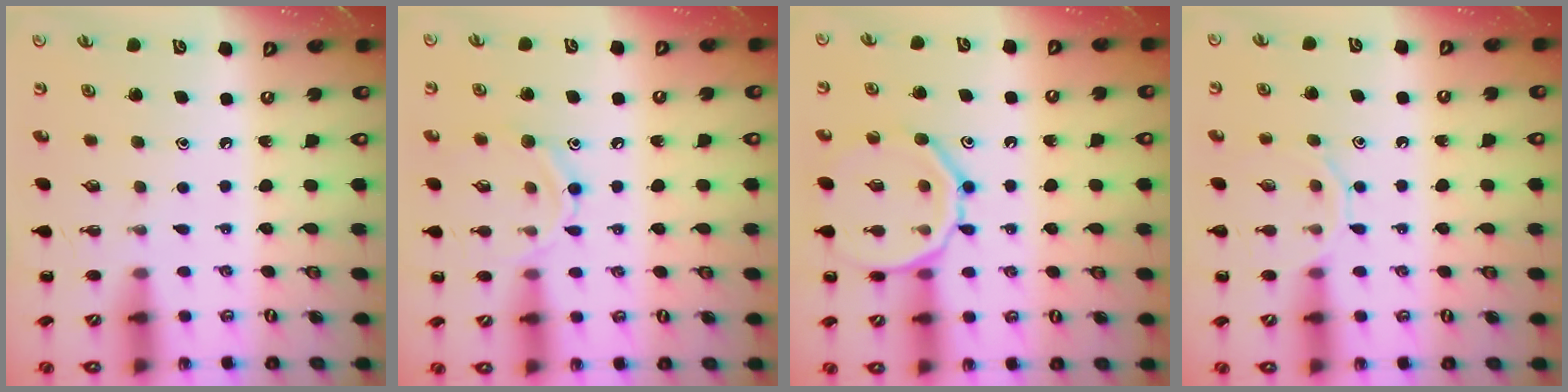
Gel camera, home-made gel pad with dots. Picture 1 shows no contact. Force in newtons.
{"total": 9.0, "press": 8.9, "slide": 1.2}
{"total": 14.7, "press": 14.7, "slide": 1.1}
{"total": 8.7, "press": 8.6, "slide": 1.3}